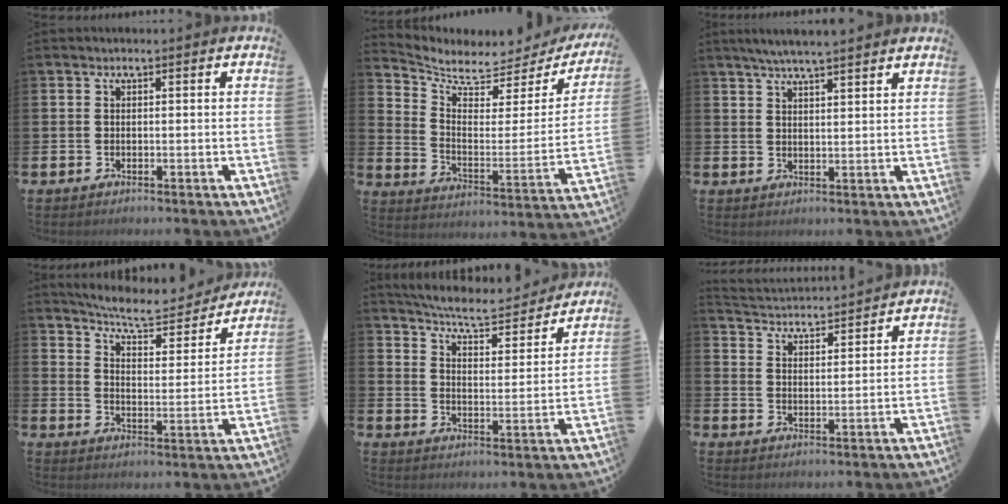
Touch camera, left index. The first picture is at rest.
{"total": 5.5, "force": [4.8, 2.1, 1.6], "torque": [-0.065, -0.044, 0.076]}
{"total": 4.7, "force": [4.5, -0.2, 1.5], "torque": [-0.036, -0.014, 0.079]}
{"total": 7.7, "force": [7.2, 1.2, 2.4], "torque": [-0.066, -0.051, 0.122]}
{"total": 6.6, "force": [6.3, 0.6, 2.0], "torque": [-0.061, -0.046, 0.105]}
{"total": 3.7, "force": [3.7, 0.2, -0.3], "torque": [-0.015, -0.036, 0.061]}